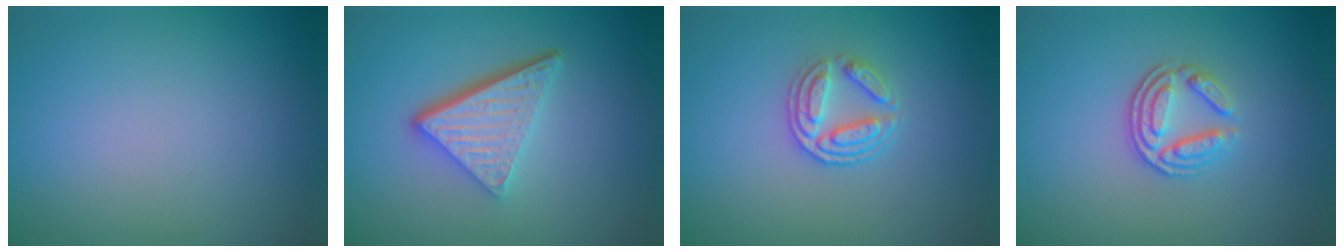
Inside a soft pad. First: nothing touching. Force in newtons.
{"total": 5.5, "press": 3.7, "slide": 4.0}
{"total": 2.9, "press": 2.5, "slide": 1.6}
{"total": 3.4, "press": 2.5, "slide": 2.2}